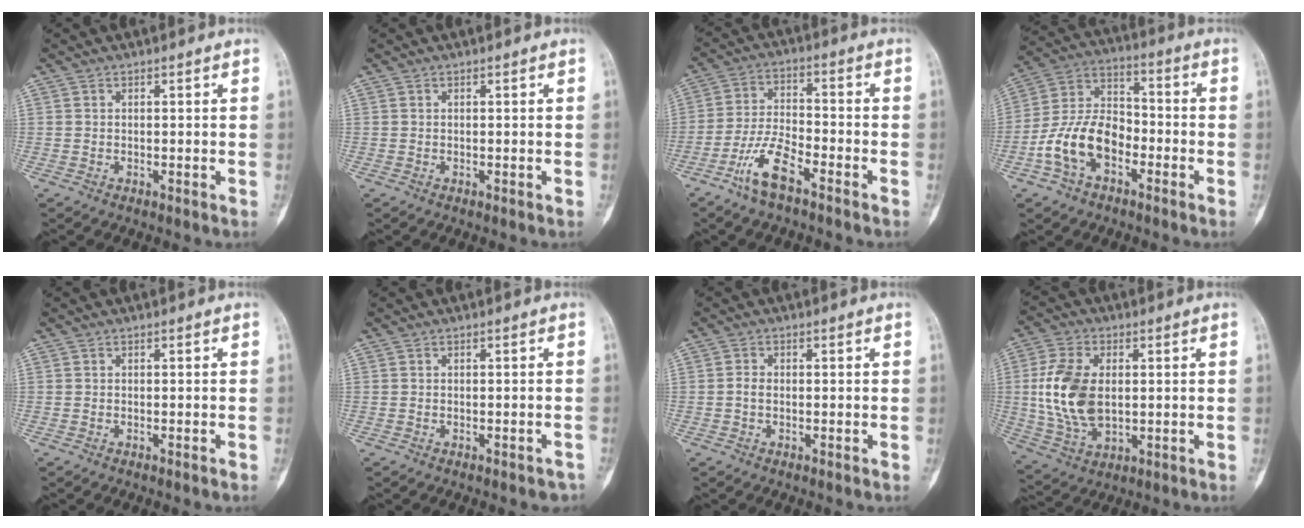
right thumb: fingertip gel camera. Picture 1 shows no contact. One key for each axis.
{"total": 0.0}
{"total": 8.6, "fx": -5.5, "fy": 2.6, "fz": 6.1, "tx": -0.130, "ty": 0.026, "tz": -0.109}
{"total": 13.2, "fx": -5.0, "fy": 8.3, "fz": 9.0, "tx": -0.164, "ty": 0.048, "tz": -0.099}
{"total": 0.5, "fx": -0.4, "fy": 0.0, "fz": 0.3, "tx": -0.010, "ty": -0.001, "tz": -0.006}
{"total": 2.5, "fx": -2.1, "fy": 1.0, "fz": 0.9, "tx": -0.012, "ty": 0.012, "tz": -0.019}
{"total": 1.3, "fx": -0.3, "fy": 0.9, "fz": 0.9, "tx": -0.015, "ty": 0.003, "tz": -0.008}
{"total": 13.6, "fx": 0.8, "fy": 8.2, "fz": 10.8, "tx": -0.216, "ty": -0.004, "tz": 0.021}